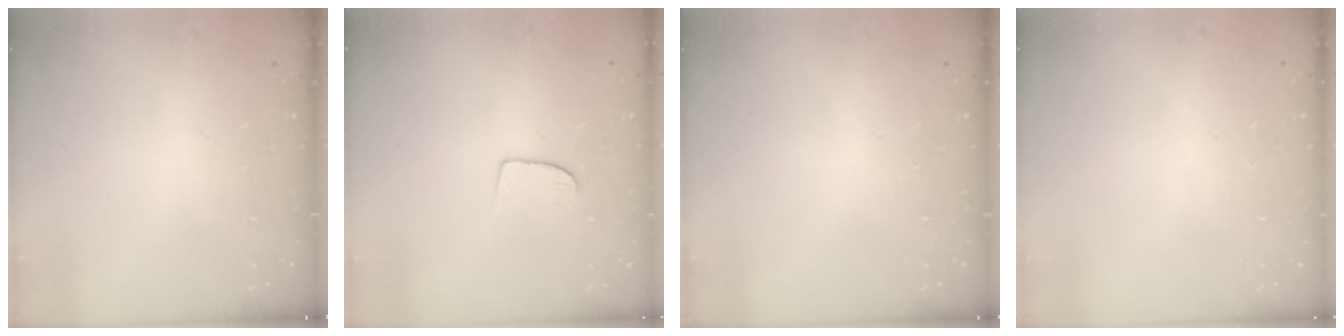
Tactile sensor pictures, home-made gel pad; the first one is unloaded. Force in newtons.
{"total": 6.8, "press": 6.7, "slide": 0.5}
{"total": 0.0}
{"total": 0.0}